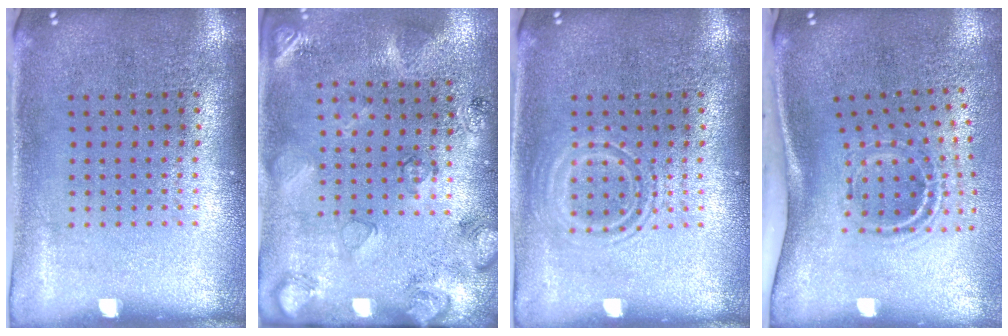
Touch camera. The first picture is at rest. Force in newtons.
{"total": 2.5, "press": 1.8, "slide": 1.8}
{"total": 2.1, "press": 2.1, "slide": 0.3}
{"total": 2.1, "press": 1.2, "slide": 1.7}